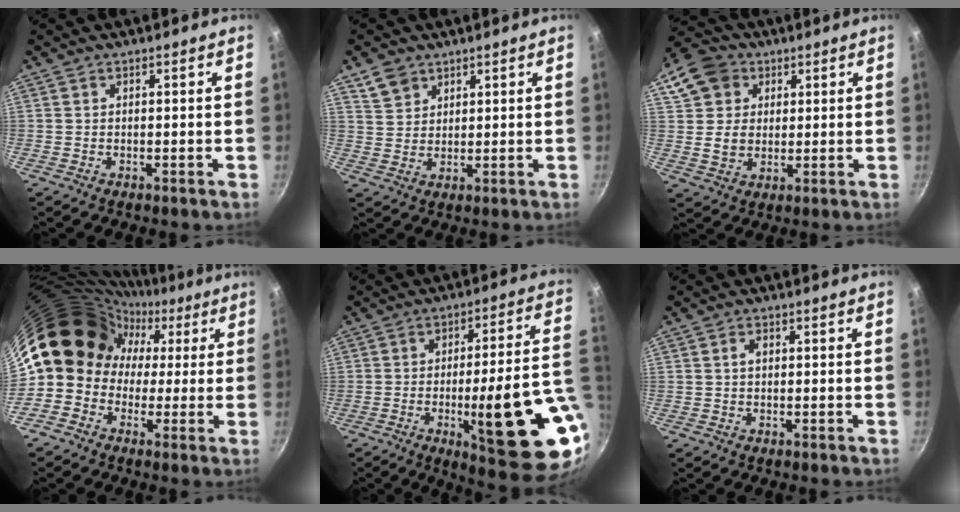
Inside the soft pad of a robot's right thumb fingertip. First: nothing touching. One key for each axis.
{"total": 5.0, "fx": 3.3, "fy": 3.5, "fz": 1.4, "tx": -0.009, "ty": -0.004, "tz": 0.069}
{"total": 11.7, "fx": 4.8, "fy": 9.5, "fz": 4.8, "tx": -0.068, "ty": 0.001, "tz": 0.083}
{"total": 15.5, "fx": 0.7, "fy": 14.0, "fz": 6.6, "tx": -0.068, "ty": 0.052, "tz": -0.010}
{"total": 22.5, "fx": -5.0, "fy": 4.8, "fz": 21.5, "tx": -0.270, "ty": 0.007, "tz": -0.057}
{"total": 1.6, "fx": 0.2, "fy": 1.1, "fz": 1.2, "tx": -0.017, "ty": 0.005, "tz": 0.003}